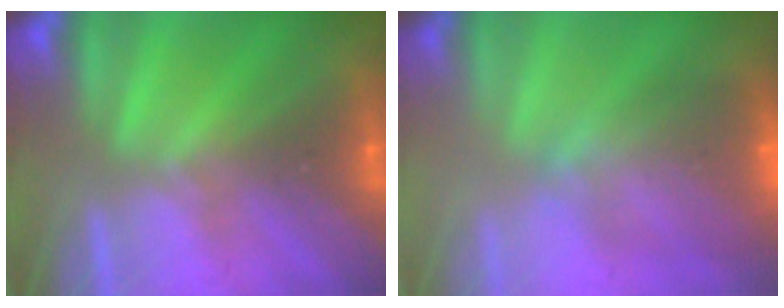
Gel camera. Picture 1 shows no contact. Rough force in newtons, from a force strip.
{"total": 6.4}